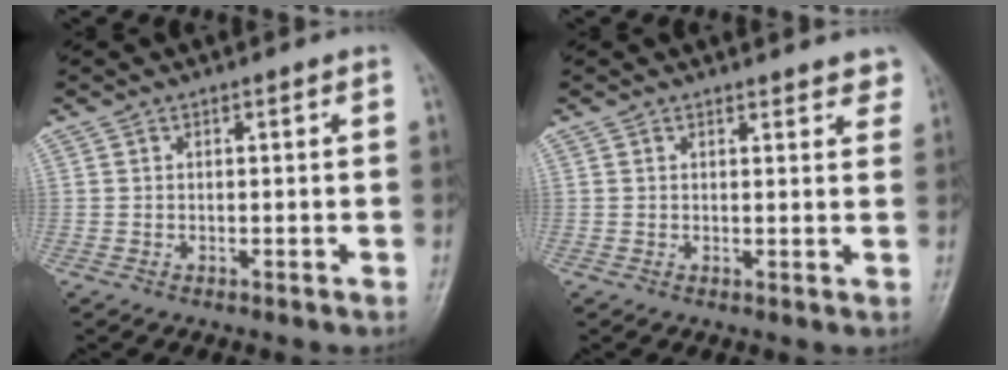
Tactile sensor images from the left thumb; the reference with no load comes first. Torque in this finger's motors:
{"motor_torque": [0.02, -0.03, -0.19, -0.08, 0.01]}